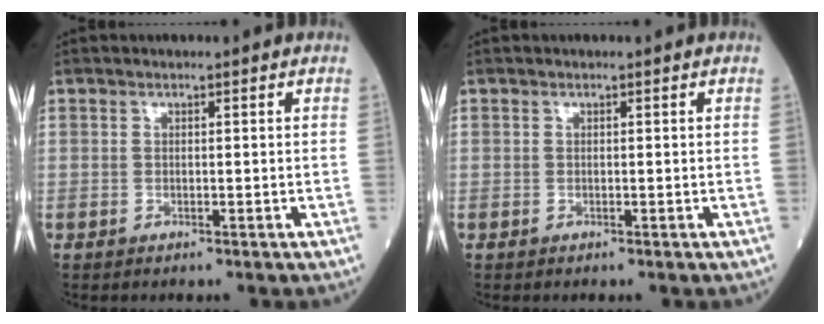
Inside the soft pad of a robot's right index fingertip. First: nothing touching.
{"total": 0.0}